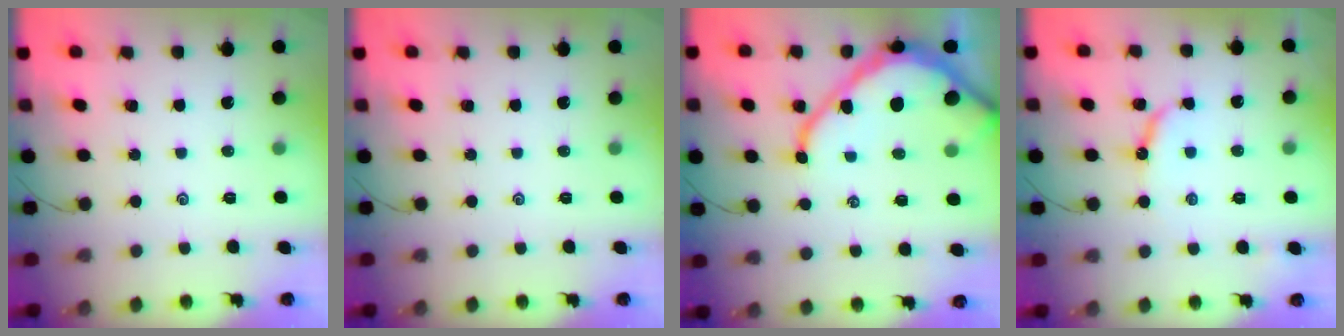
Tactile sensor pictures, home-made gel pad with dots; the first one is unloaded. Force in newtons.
{"total": 0.0}
{"total": 14.6, "press": 14.5, "slide": 1.5}
{"total": 7.1, "press": 7.1, "slide": 0.6}